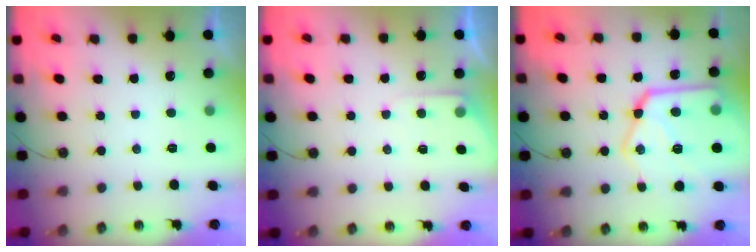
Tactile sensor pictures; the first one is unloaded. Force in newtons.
{"total": 4.5, "press": 4.4, "slide": 0.6}
{"total": 23.2, "press": 23.1, "slide": 2.1}